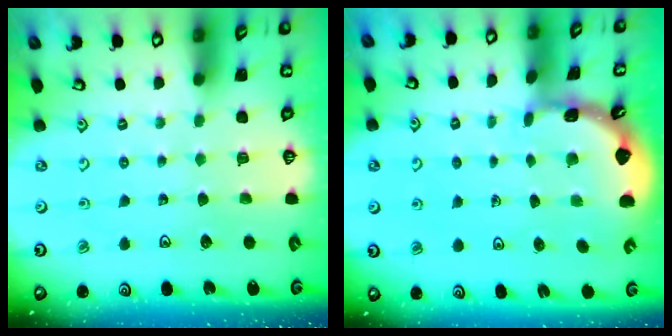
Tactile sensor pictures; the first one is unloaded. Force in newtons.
{"total": 1.8, "press": 1.8, "slide": 0.1}